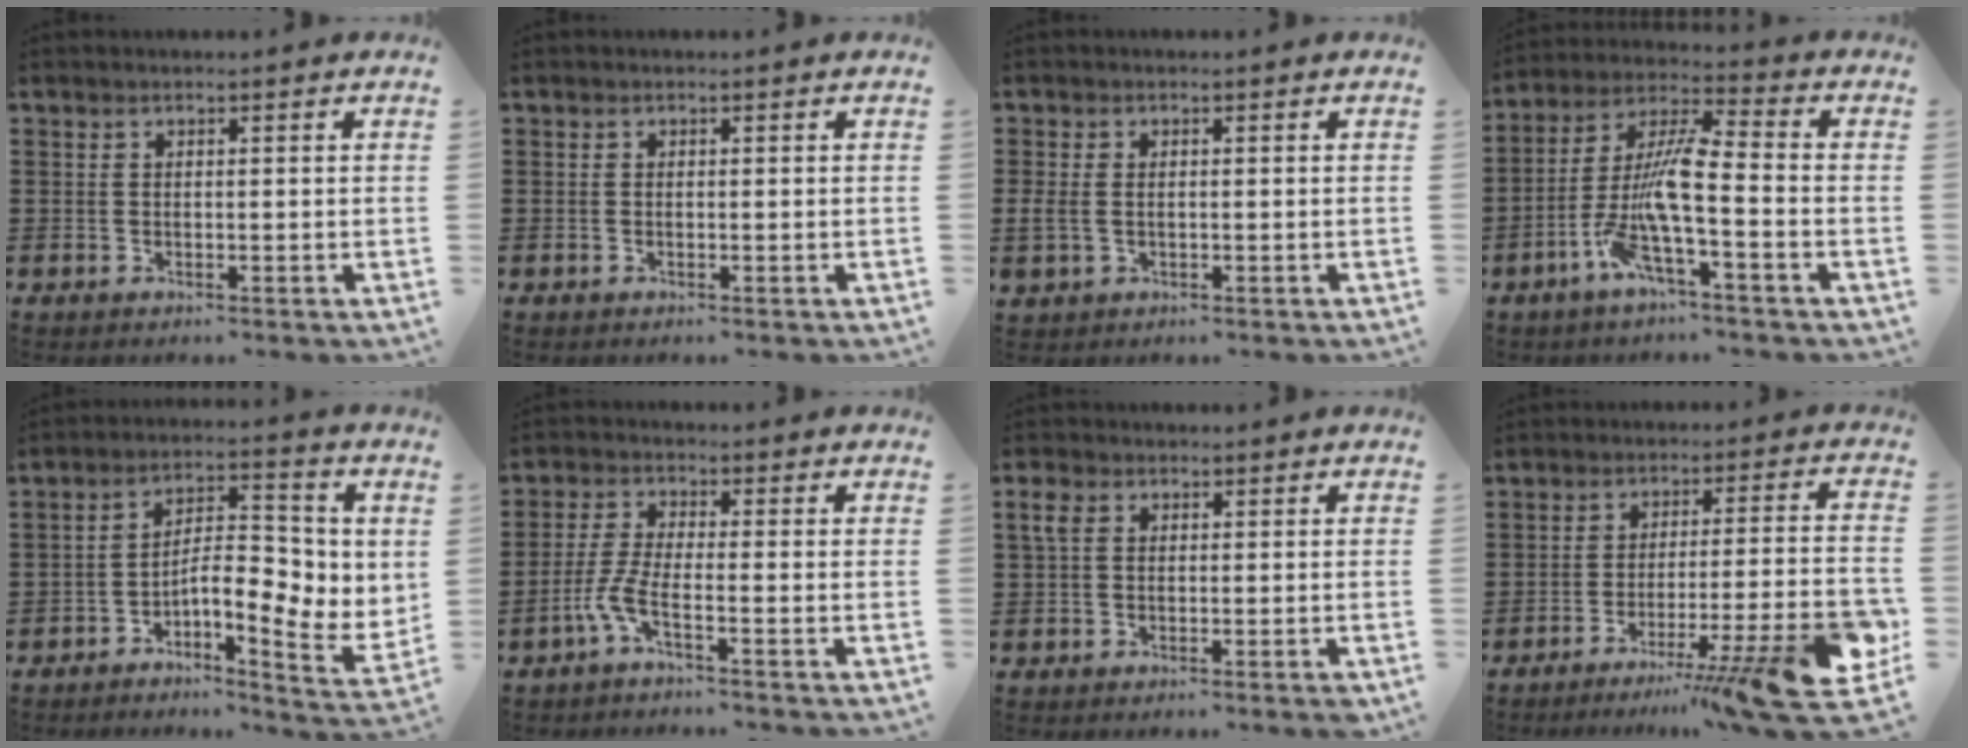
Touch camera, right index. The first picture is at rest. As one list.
[{"total": 0.0}, {"total": 1.9, "force": [0.0, 1.4, 1.3], "torque": [-0.044, -0.001, -0.006]}, {"total": 9.3, "force": [-3.5, 1.8, 8.4], "torque": [-0.193, -0.024, -0.076]}, {"total": 7.6, "force": [-0.2, 3.4, 6.8], "torque": [-0.106, -0.019, -0.012]}, {"total": 4.5, "force": [-2.6, 0.6, 3.6], "torque": [-0.096, -0.014, -0.056]}, {"total": 2.4, "force": [0.4, 1.6, 1.8], "torque": [-0.040, 0.009, 0.006]}, {"total": 13.1, "force": [-7.7, 1.1, 10.5], "torque": [-0.147, 0.012, -0.127]}]